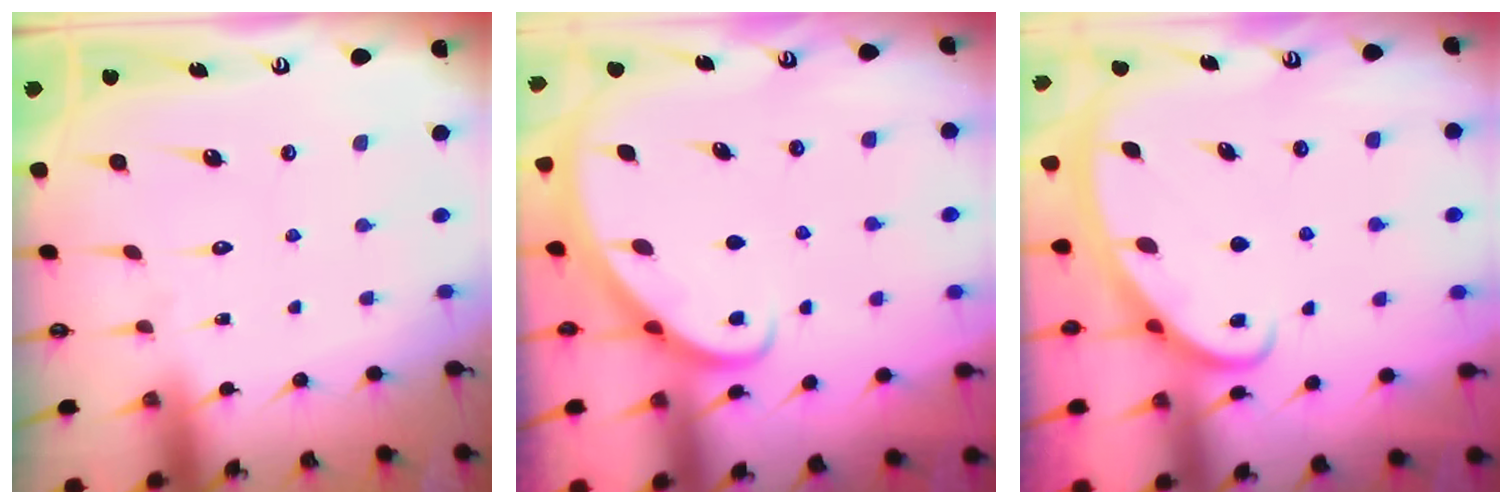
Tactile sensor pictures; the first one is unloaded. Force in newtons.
{"total": 2.7, "press": 2.7, "slide": 0.2}
{"total": 2.6, "press": 2.6, "slide": 0.4}